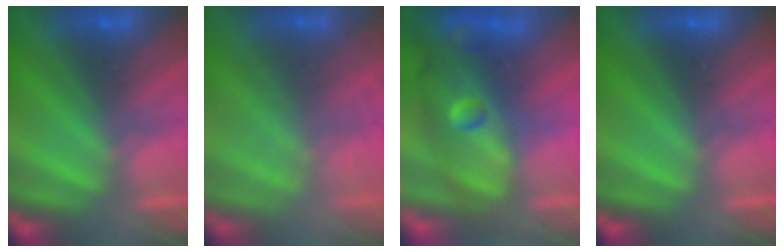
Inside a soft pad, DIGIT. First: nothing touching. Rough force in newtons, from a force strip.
{"total": 1.7}
{"total": 7.6}
{"total": 0.0}